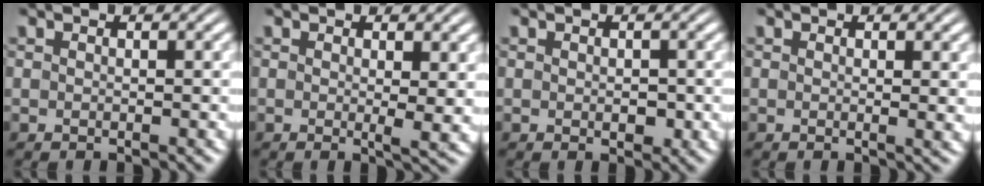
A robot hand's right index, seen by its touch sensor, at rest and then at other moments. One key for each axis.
{"total": 1.8, "fx": 0.5, "fy": 0.0, "fz": 1.7, "tx": -0.027, "ty": -0.009, "tz": 0.007}
{"total": 1.1, "fx": -0.2, "fy": 0.7, "fz": 0.8, "tx": -0.016, "ty": -0.010, "tz": 0.002}
{"total": 0.7, "fx": 0.3, "fy": -0.1, "fz": 0.6, "tx": -0.010, "ty": -0.006, "tz": 0.005}